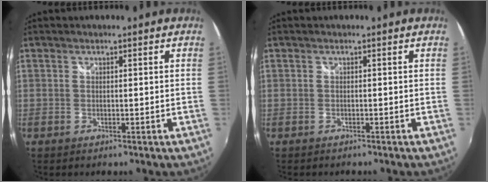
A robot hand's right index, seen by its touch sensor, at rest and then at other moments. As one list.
[{"total": 0.9, "force": [-0.6, 0.7, -0.1], "torque": [-0.002, 0.000, -0.009]}]